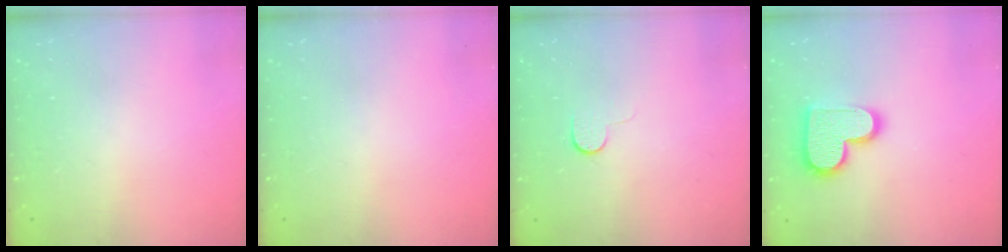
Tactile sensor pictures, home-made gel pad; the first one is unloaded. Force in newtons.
{"total": 0.0}
{"total": 5.0, "press": 5.0, "slide": 0.5}
{"total": 15.1, "press": 15.1, "slide": 1.1}